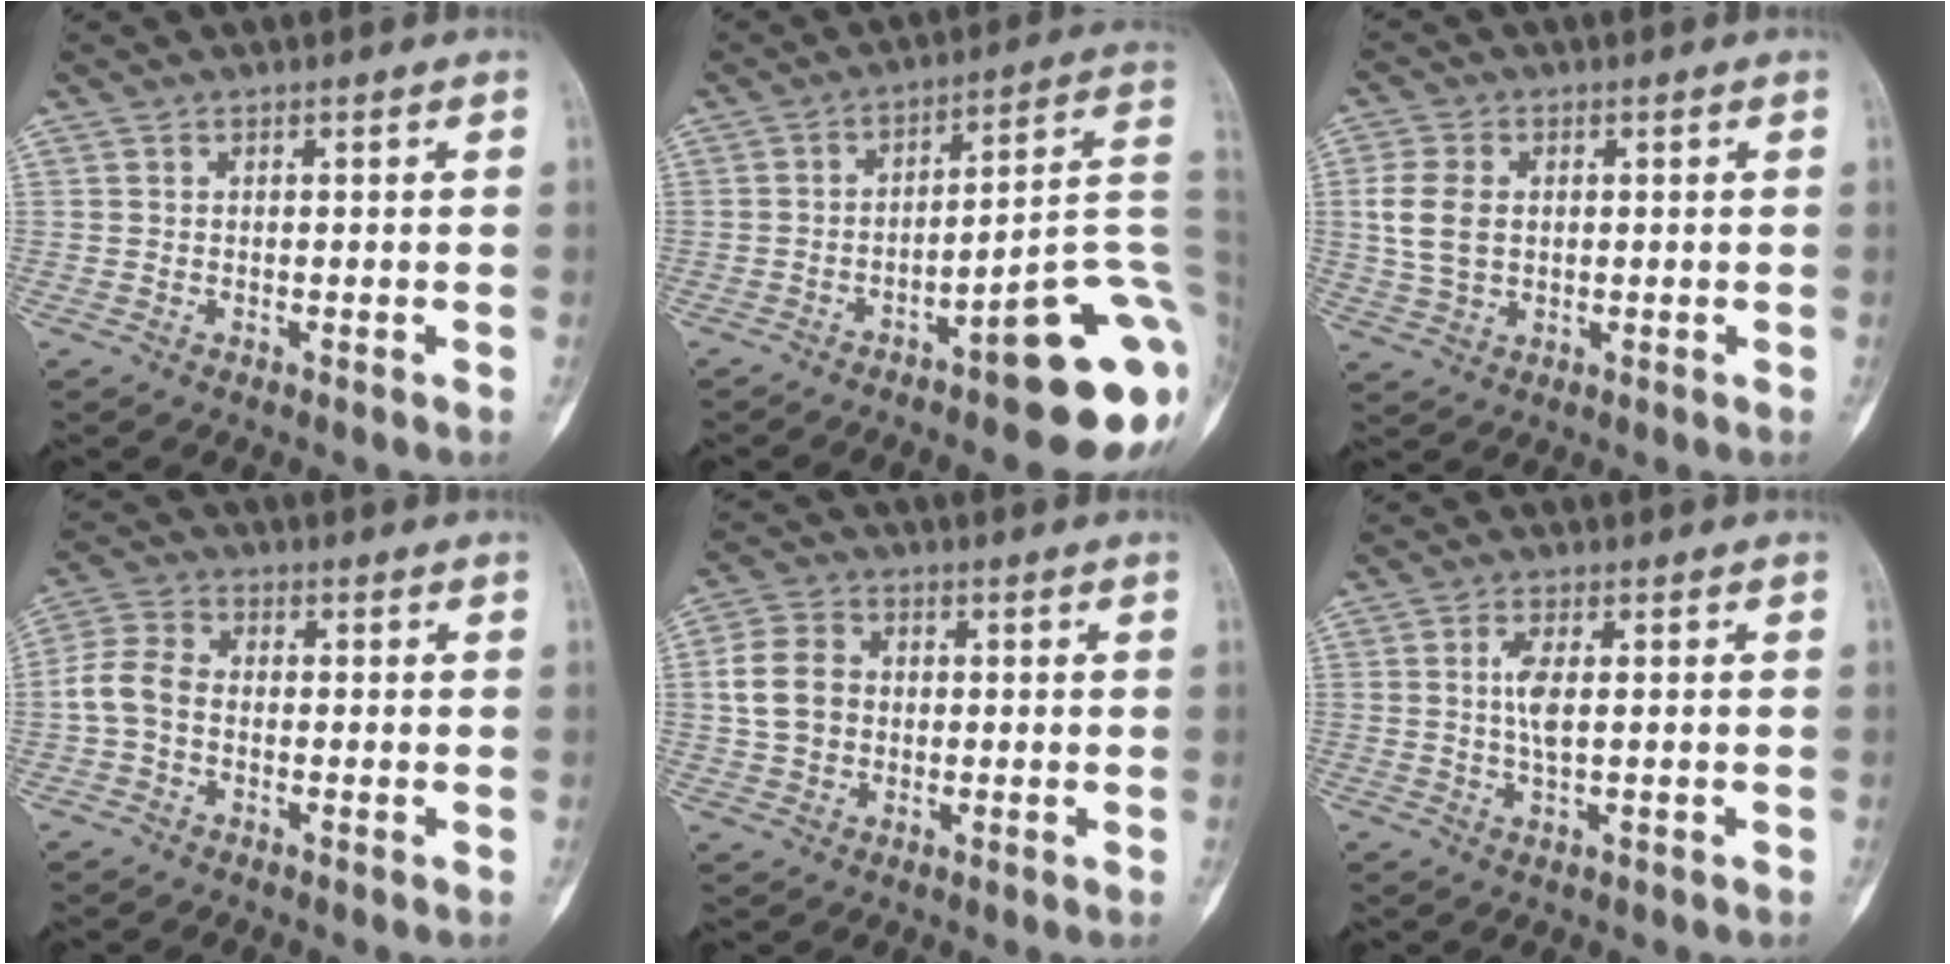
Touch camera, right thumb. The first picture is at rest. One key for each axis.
{"total": 19.7, "fx": -6.6, "fy": 4.6, "fz": 18.0, "tx": -0.174, "ty": 0.047, "tz": -0.080}
{"total": 7.5, "fx": 0.9, "fy": 5.3, "fz": 5.2, "tx": -0.108, "ty": 0.001, "tz": 0.021}
{"total": 6.3, "fx": -1.1, "fy": 4.5, "fz": 4.2, "tx": -0.083, "ty": 0.019, "tz": -0.033}
{"total": 8.1, "fx": 0.4, "fy": 6.5, "fz": 4.7, "tx": -0.079, "ty": 0.012, "tz": 0.002}
{"total": 4.3, "fx": 0.3, "fy": 1.3, "fz": 4.0, "tx": -0.089, "ty": -0.005, "tz": 0.004}